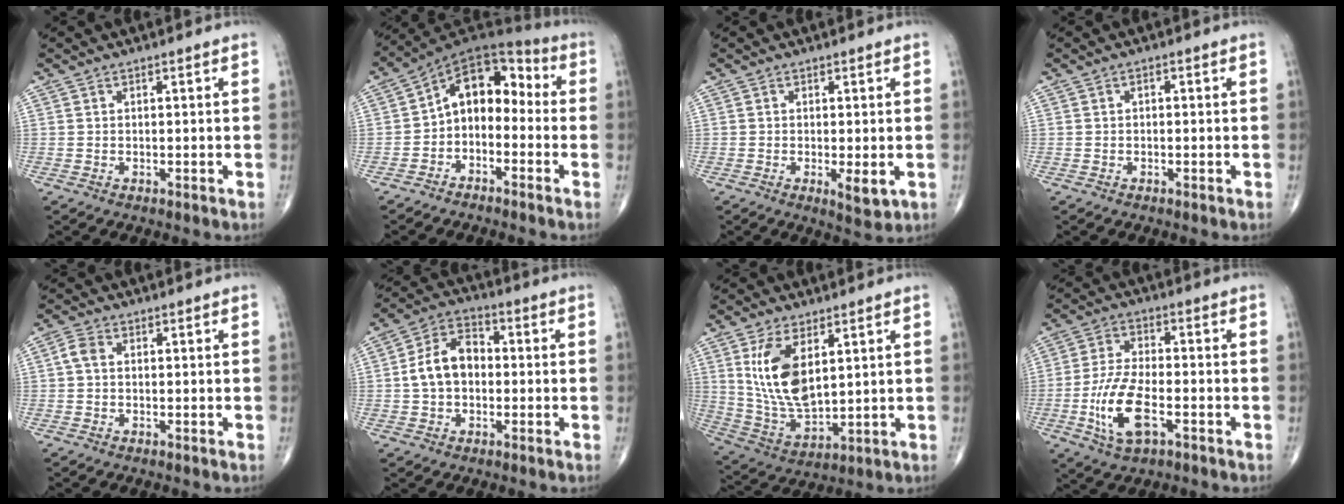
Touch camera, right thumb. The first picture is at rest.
{"total": 11.6, "force": [-1.8, 7.8, 8.4], "torque": [-0.096, 0.064, -0.049]}
{"total": 3.7, "force": [-0.7, 1.2, 3.4], "torque": [-0.052, -0.012, -0.009]}
{"total": 0.6, "force": [-0.1, 0.4, 0.5], "torque": [-0.004, 0.002, -0.006]}
{"total": 2.5, "force": [0.1, 1.7, 1.8], "torque": [-0.038, 0.007, -0.001]}
{"total": 9.5, "force": [-0.3, 6.6, 6.8], "torque": [-0.113, 0.030, -0.016]}
{"total": 13.3, "force": [4.2, 6.6, 10.7], "torque": [-0.202, -0.023, 0.097]}
{"total": 11.5, "force": [-3.8, 5.0, 9.6], "torque": [-0.199, 0.013, -0.070]}